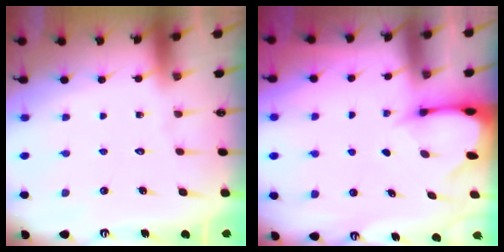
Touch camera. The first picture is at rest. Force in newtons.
{"total": 3.2, "press": 3.2, "slide": 0.3}